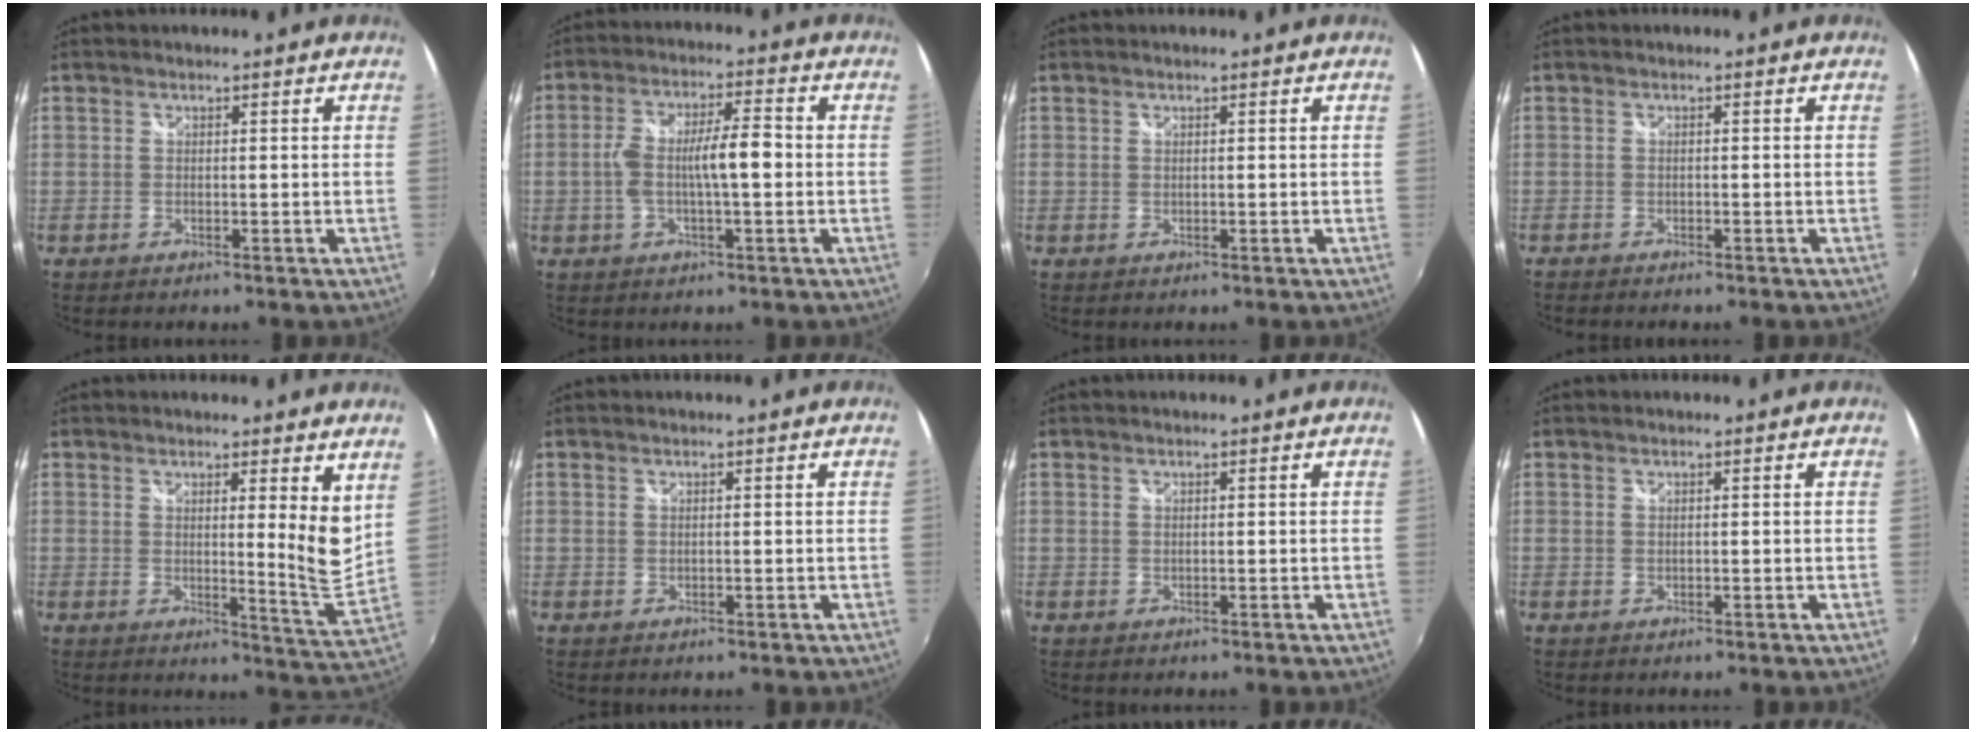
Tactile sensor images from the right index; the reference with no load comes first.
{"total": 8.4, "force": [-0.9, 2.0, 8.1], "torque": [-0.151, 0.006, -0.014]}
{"total": 0.0}
{"total": 1.6, "force": [-1.5, 0.3, 0.4], "torque": [-0.012, -0.011, -0.026]}
{"total": 9.1, "force": [3.5, -1.0, 8.4], "torque": [-0.120, -0.019, 0.045]}
{"total": 0.0}
{"total": 0.0}
{"total": 0.0}